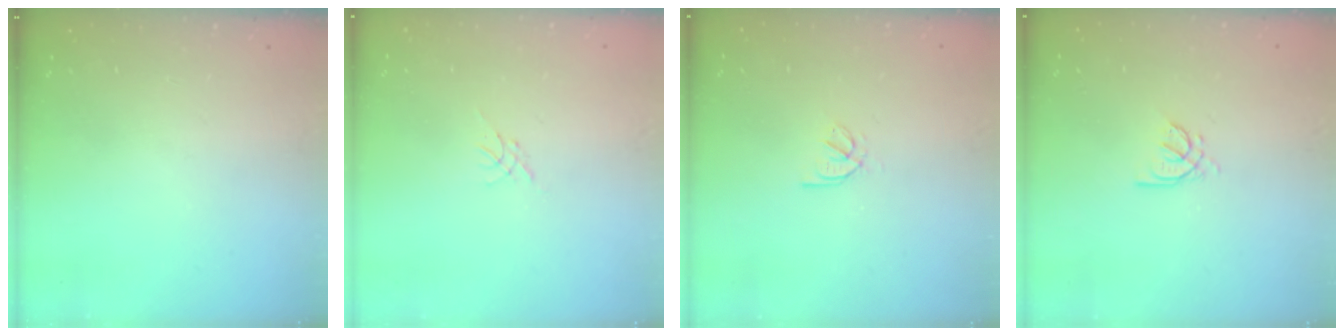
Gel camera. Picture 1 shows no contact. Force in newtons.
{"total": 0.0}
{"total": 2.2, "press": 2.2, "slide": 0.5}
{"total": 2.1, "press": 2.0, "slide": 0.6}